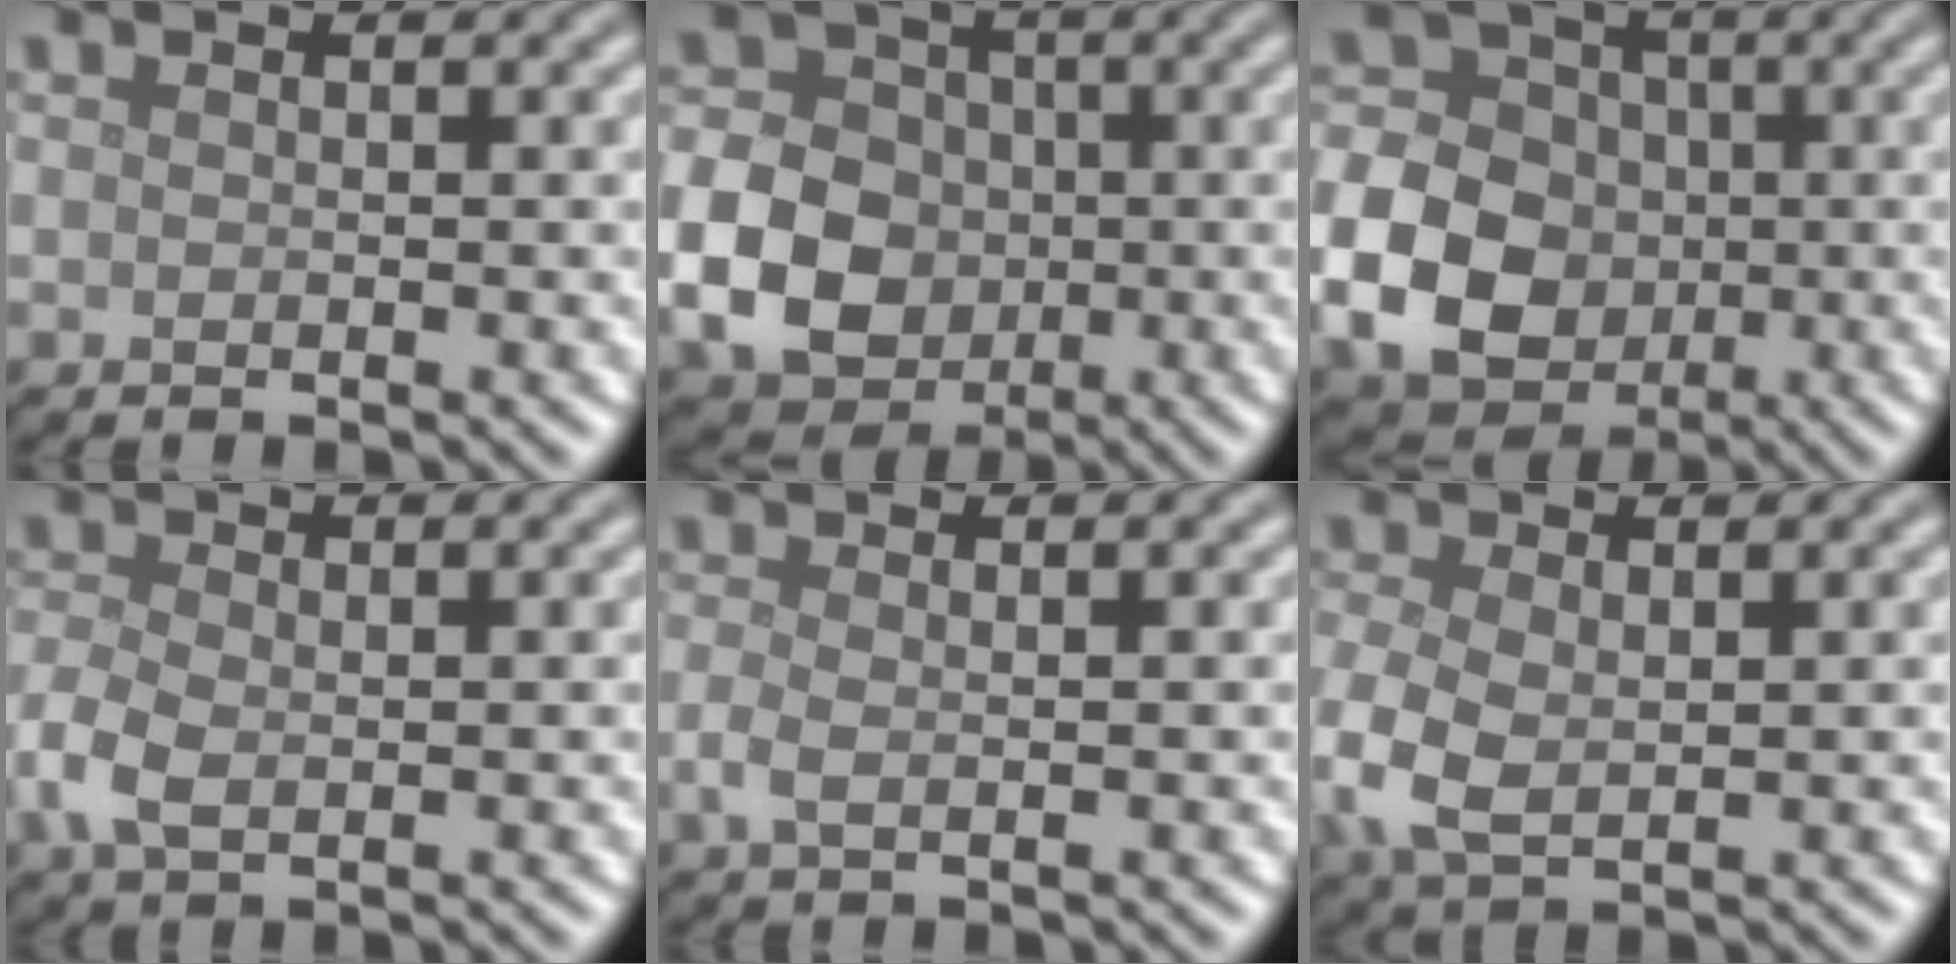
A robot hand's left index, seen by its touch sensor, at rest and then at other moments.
{"total": 8.0, "force": [-1.7, 6.6, 4.1], "torque": [-0.089, -0.005, -0.042]}
{"total": 9.8, "force": [-2.2, 8.1, 5.1], "torque": [-0.108, -0.012, -0.057]}
{"total": 3.1, "force": [-0.8, 1.9, 2.3], "torque": [-0.062, -0.005, -0.020]}
{"total": 1.6, "force": [-0.2, 0.7, 1.4], "torque": [-0.034, -0.003, -0.006]}
{"total": 4.7, "force": [-0.6, 3.0, 3.6], "torque": [-0.099, -0.009, -0.014]}